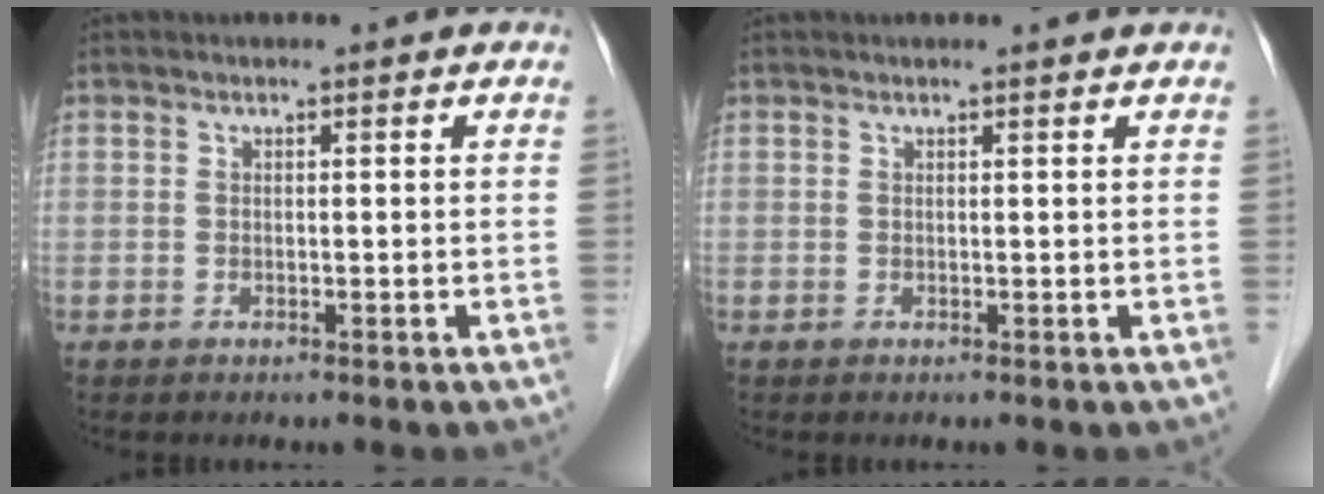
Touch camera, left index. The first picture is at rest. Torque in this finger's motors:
{"motor_torque": [0.38, -0.15, 0.06, 0.01]}